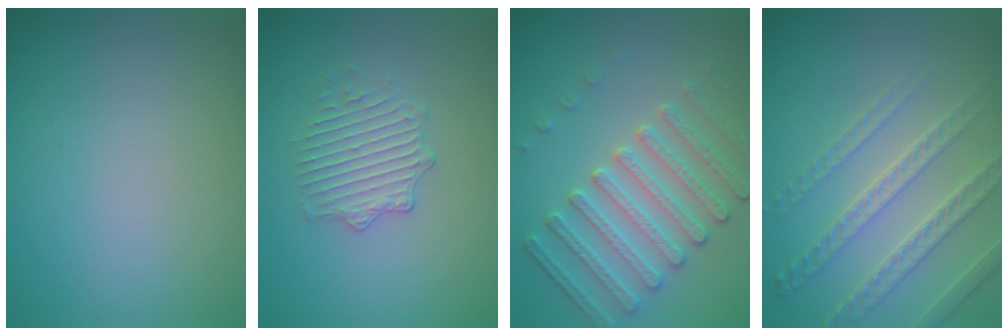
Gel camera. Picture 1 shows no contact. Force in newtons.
{"total": 2.3, "press": 1.6, "slide": 1.6}
{"total": 4.2, "press": 4.2, "slide": 0.5}
{"total": 4.1, "press": 3.8, "slide": 1.5}